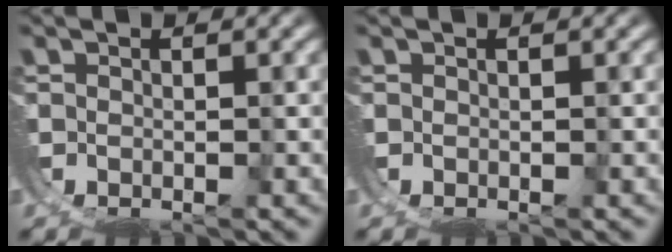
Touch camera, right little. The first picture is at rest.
{"total": 0.0}